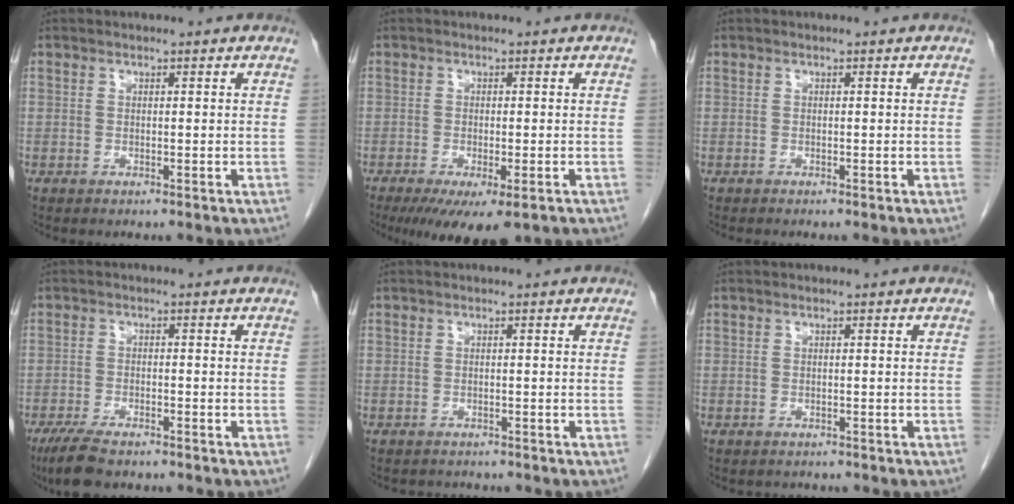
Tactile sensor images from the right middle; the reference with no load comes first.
{"total": 8.2, "force": [-5.2, 2.4, 5.9], "torque": [-0.083, -0.020, -0.080]}
{"total": 0.7, "force": [-0.6, 0.0, 0.3], "torque": [-0.006, -0.002, -0.010]}
{"total": 6.5, "force": [-5.1, 1.6, 3.6], "torque": [-0.067, -0.014, -0.087]}
{"total": 2.0, "force": [-1.8, 0.8, -0.3], "torque": [-0.002, -0.004, -0.030]}
{"total": 1.5, "force": [-1.4, 0.7, -0.1], "torque": [-0.007, -0.002, -0.022]}